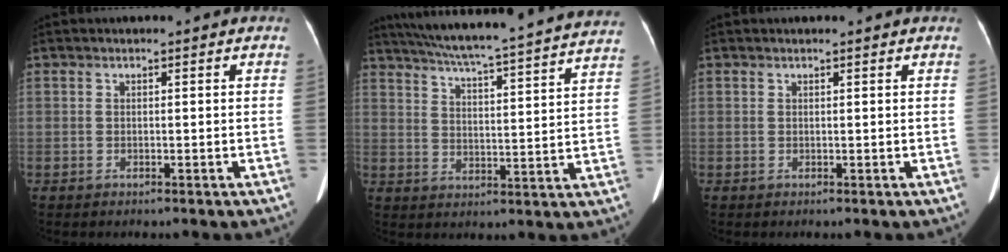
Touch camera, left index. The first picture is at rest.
{"total": 29.5, "force": [26.8, 0.8, 12.3], "torque": [-0.205, -0.038, 0.341]}
{"total": 1.0, "force": [1.0, 0.0, 0.3], "torque": [-0.009, 0.010, 0.012]}